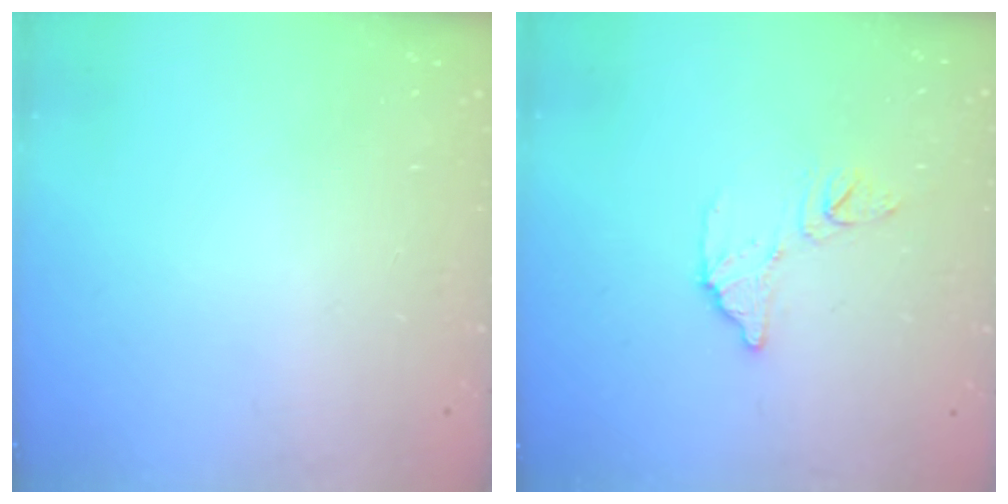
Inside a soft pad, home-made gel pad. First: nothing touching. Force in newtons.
{"total": 8.8, "press": 8.7, "slide": 0.6}